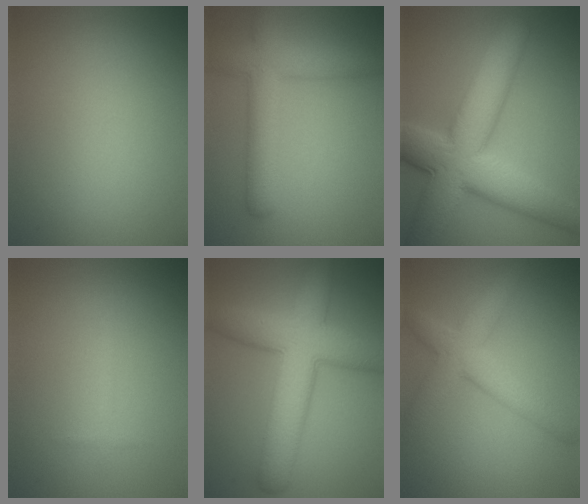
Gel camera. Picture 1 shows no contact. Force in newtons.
{"total": 5.0, "press": 5.0, "slide": 0.1}
{"total": 11.3, "press": 11.3, "slide": 0.1}
{"total": 0.7, "press": 0.7, "slide": 0.0}
{"total": 9.1, "press": 9.1, "slide": 0.2}
{"total": 5.1, "press": 5.1, "slide": 0.1}